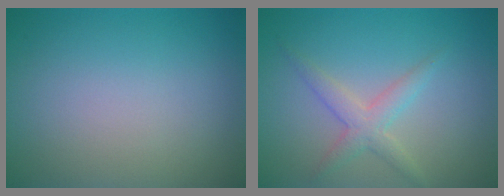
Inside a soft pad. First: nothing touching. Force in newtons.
{"total": 2.4, "press": 2.4, "slide": 0.1}